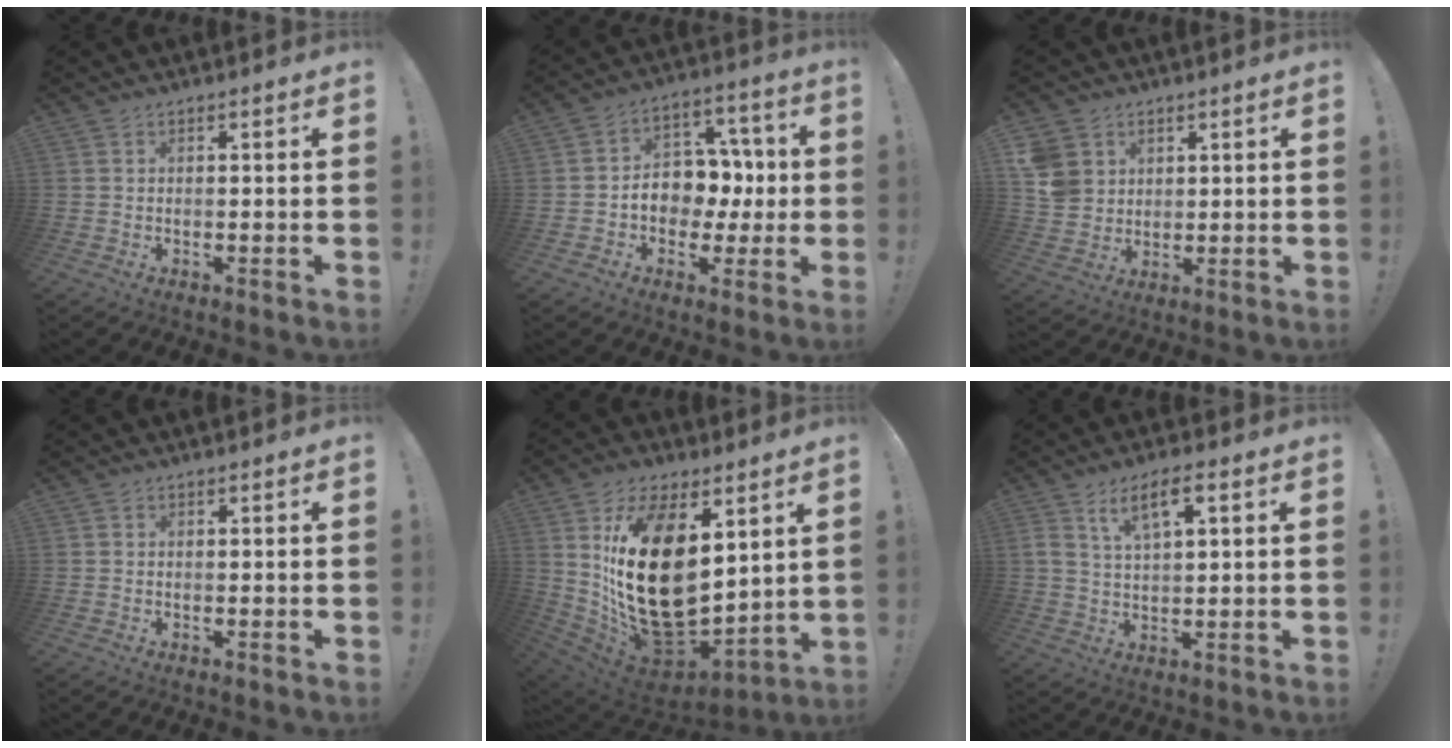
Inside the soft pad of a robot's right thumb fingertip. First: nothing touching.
{"total": 11.1, "force": [-1.4, 9.9, 4.9], "torque": [-0.061, 0.015, -0.011]}
{"total": 7.8, "force": [3.2, 6.8, 2.2], "torque": [-0.046, -0.019, 0.064]}
{"total": 0.0}
{"total": 28.0, "force": [4.2, 16.6, 22.1], "torque": [-0.427, -0.038, 0.093]}
{"total": 7.7, "force": [3.7, 2.6, 6.3], "torque": [-0.114, 0.000, 0.063]}